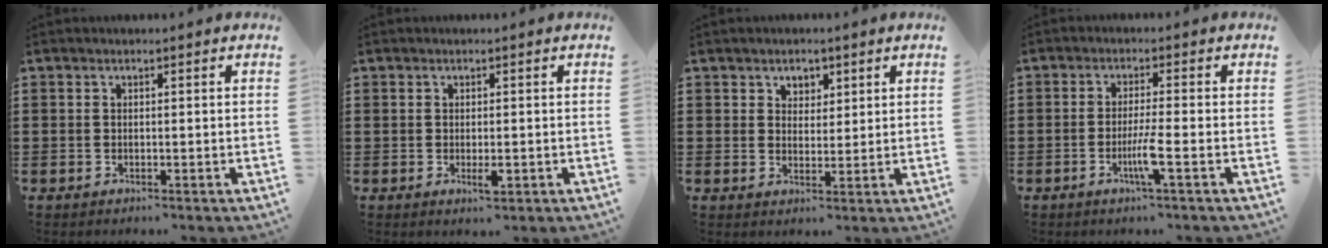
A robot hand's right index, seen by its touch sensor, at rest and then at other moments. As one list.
[{"total": 1.9, "force": [-0.4, 0.6, 1.8], "torque": [-0.031, -0.002, -0.007]}, {"total": 2.6, "force": [1.7, 2.0, 0.4], "torque": [-0.019, 0.011, 0.030]}, {"total": 4.3, "force": [-1.8, -0.3, 3.9], "torque": [-0.081, -0.018, -0.036]}]